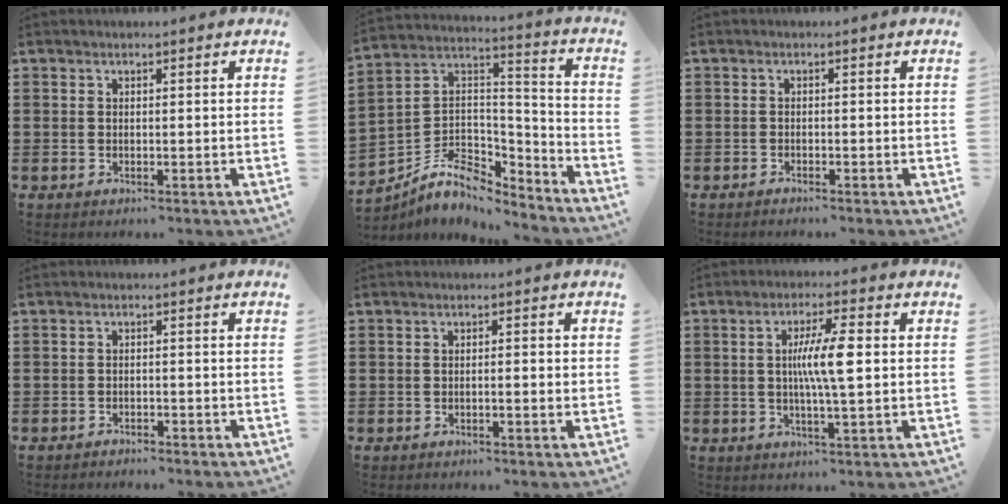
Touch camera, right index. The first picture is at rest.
{"total": 8.3, "force": [-6.1, 4.5, 3.3], "torque": [-0.081, 0.001, -0.118]}
{"total": 0.9, "force": [-0.8, -0.1, 0.1], "torque": [-0.004, -0.002, -0.017]}
{"total": 1.4, "force": [-1.4, 0.1, 0.0], "torque": [-0.005, 0.001, -0.029]}
{"total": 1.3, "force": [-0.3, 0.0, 1.2], "torque": [-0.019, -0.001, -0.006]}
{"total": 7.0, "force": [0.4, 0.7, 7.0], "torque": [-0.126, -0.003, 0.002]}